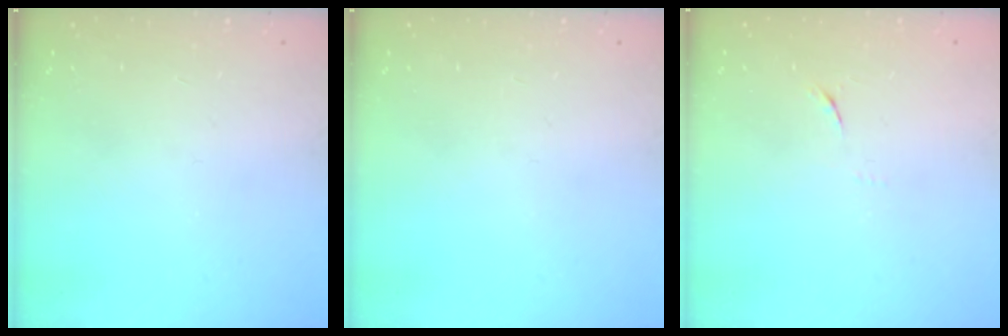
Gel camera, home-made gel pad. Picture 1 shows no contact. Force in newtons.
{"total": 0.0}
{"total": 4.5, "press": 4.4, "slide": 0.9}